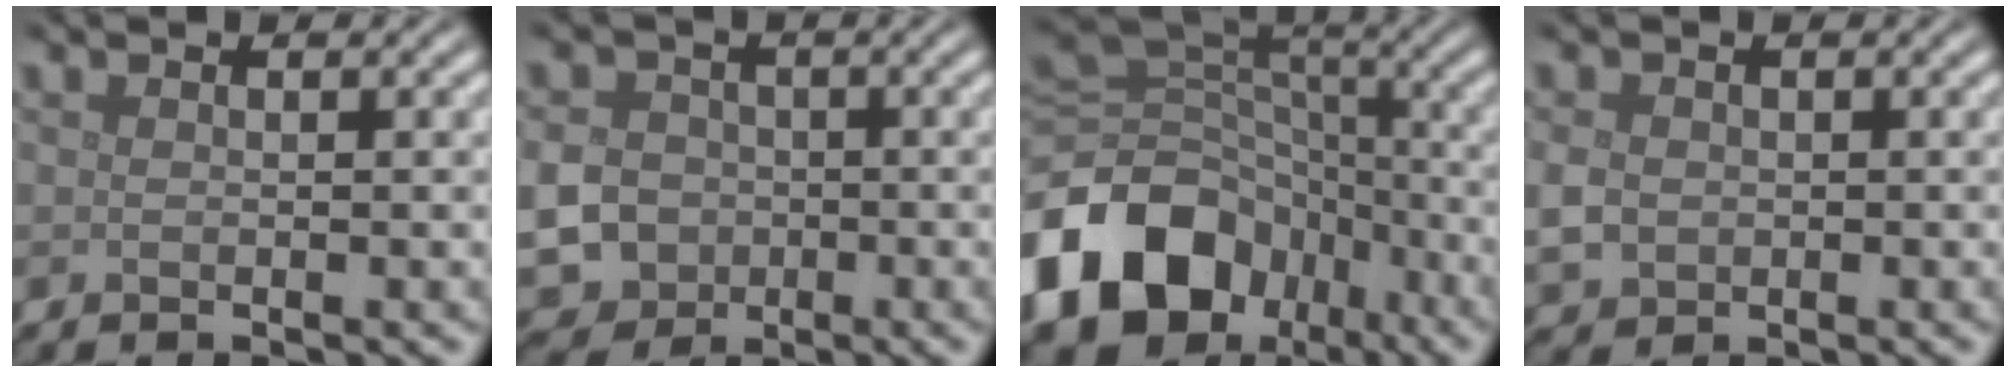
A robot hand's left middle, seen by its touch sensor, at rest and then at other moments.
{"total": 8.7, "force": [-2.0, 8.0, 2.9], "torque": [-0.070, -0.018, -0.067]}
{"total": 15.1, "force": [-6.8, 11.5, 7.1], "torque": [-0.177, -0.016, -0.121]}
{"total": 2.2, "force": [-0.1, 1.9, 1.1], "torque": [-0.027, -0.004, -0.004]}